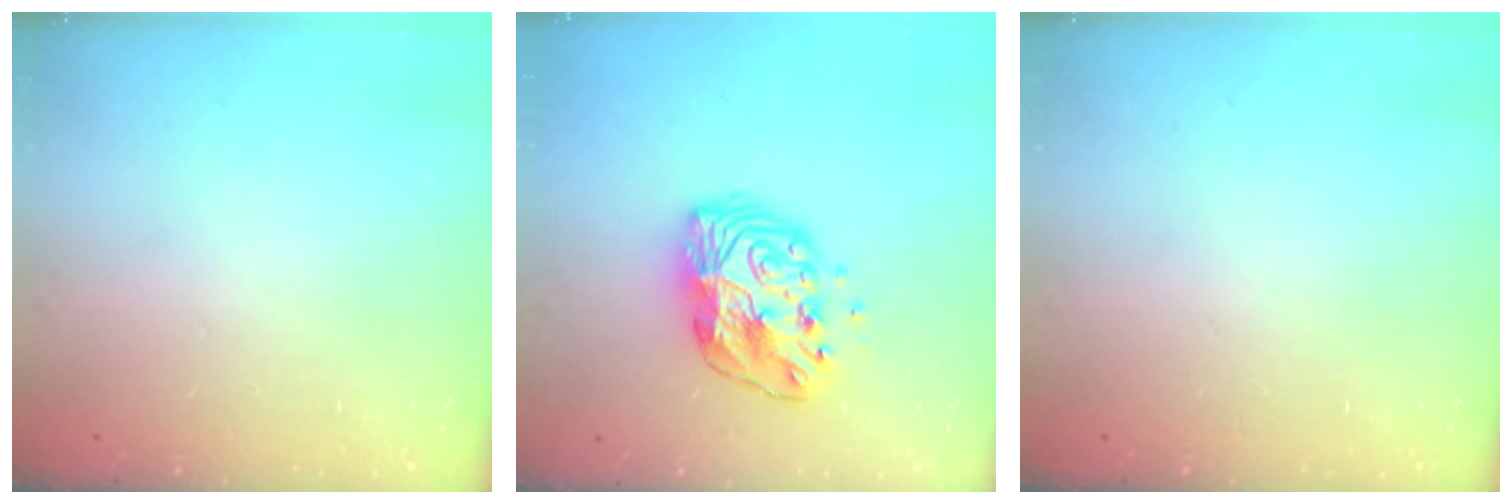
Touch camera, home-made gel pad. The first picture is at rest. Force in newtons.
{"total": 11.9, "press": 11.9, "slide": 0.8}
{"total": 0.0}